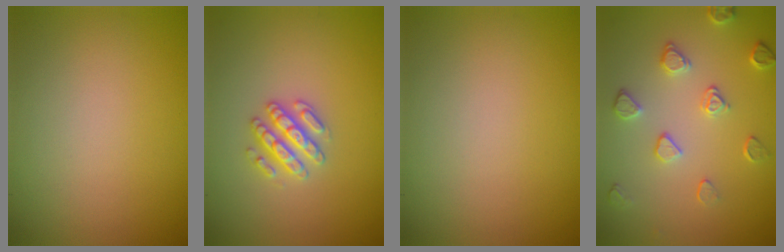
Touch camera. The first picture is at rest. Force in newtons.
{"total": 2.6, "press": 2.6, "slide": 0.3}
{"total": 0.0}
{"total": 2.4, "press": 1.9, "slide": 1.4}